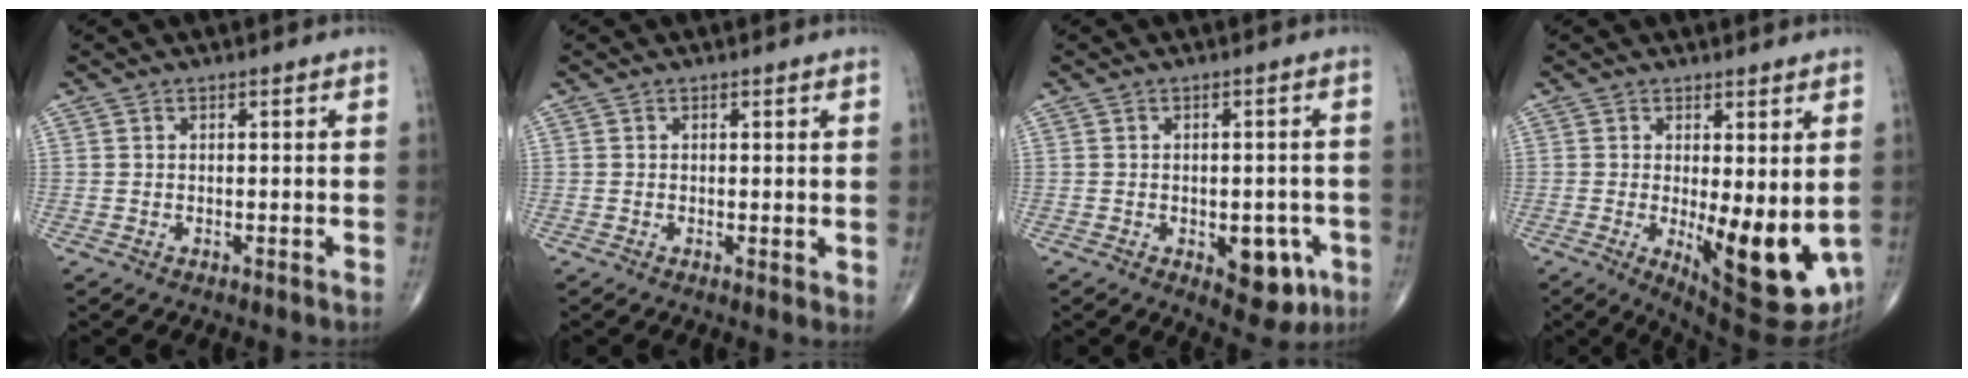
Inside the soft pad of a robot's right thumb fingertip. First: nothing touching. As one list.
[{"total": 1.4, "force": [0.2, 0.5, 1.3], "torque": [-0.020, -0.007, -0.002]}, {"total": 8.2, "force": [-2.9, 4.5, 6.3], "torque": [-0.049, 0.009, -0.027]}, {"total": 14.0, "force": [-1.7, 4.9, 13.0], "torque": [-0.175, -0.032, -0.009]}]